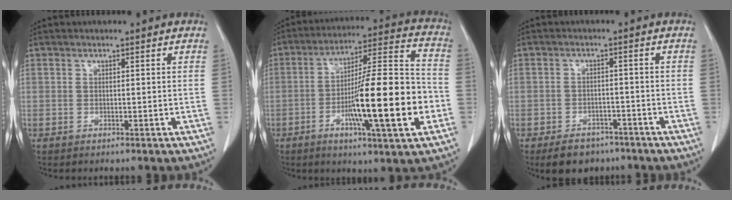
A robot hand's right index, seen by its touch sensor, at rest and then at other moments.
{"total": 19.7, "force": [-5.3, 1.6, 18.9], "torque": [-0.295, 0.002, -0.082]}
{"total": 6.3, "force": [-4.7, 3.6, 1.9], "torque": [-0.028, 0.004, -0.069]}